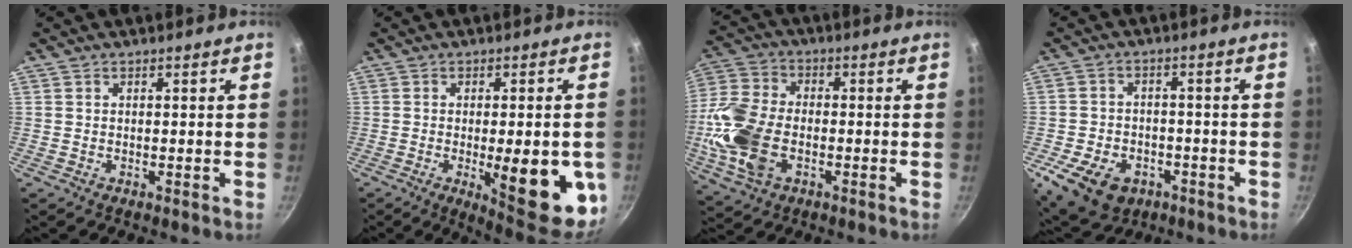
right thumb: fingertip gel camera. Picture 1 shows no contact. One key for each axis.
{"total": 16.9, "fx": -3.8, "fy": 5.5, "fz": 15.6, "tx": -0.168, "ty": -0.007, "tz": -0.040}
{"total": 14.9, "fx": -3.2, "fy": 9.5, "fz": 11.1, "tx": -0.224, "ty": 0.020, "tz": -0.069}
{"total": 13.2, "fx": -5.6, "fy": 9.4, "fz": 7.5, "tx": -0.120, "ty": 0.020, "tz": -0.080}